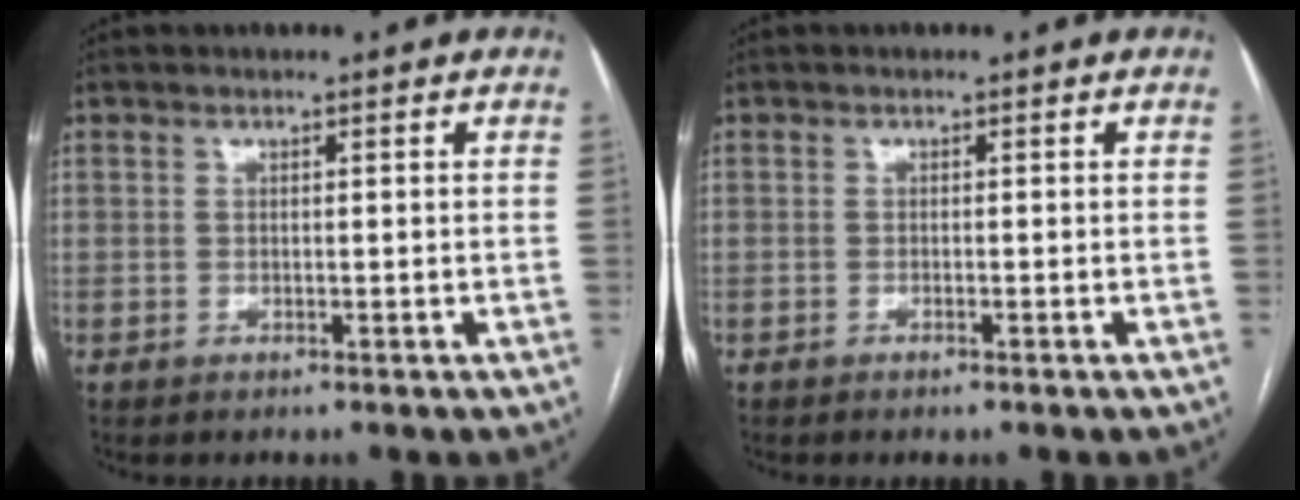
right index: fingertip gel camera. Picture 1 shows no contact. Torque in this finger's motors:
{"motor_torque": [0.15, 0.01, 0.04, 0.00]}